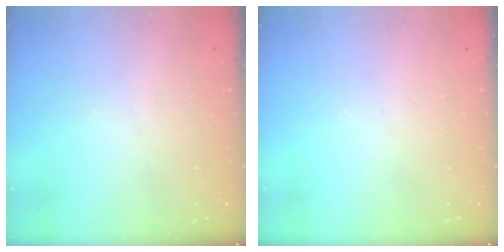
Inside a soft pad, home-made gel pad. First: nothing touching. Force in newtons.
{"total": 0.0}